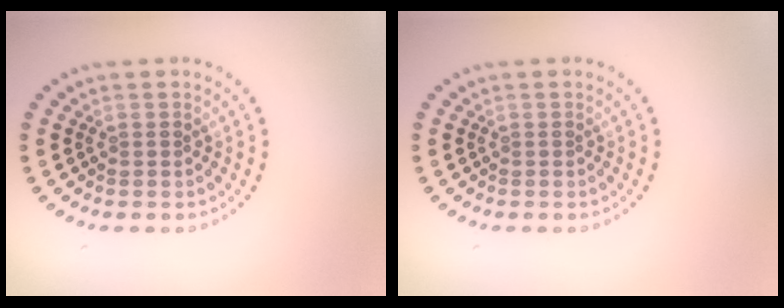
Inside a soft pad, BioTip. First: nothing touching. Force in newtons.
{"total": 0.0}